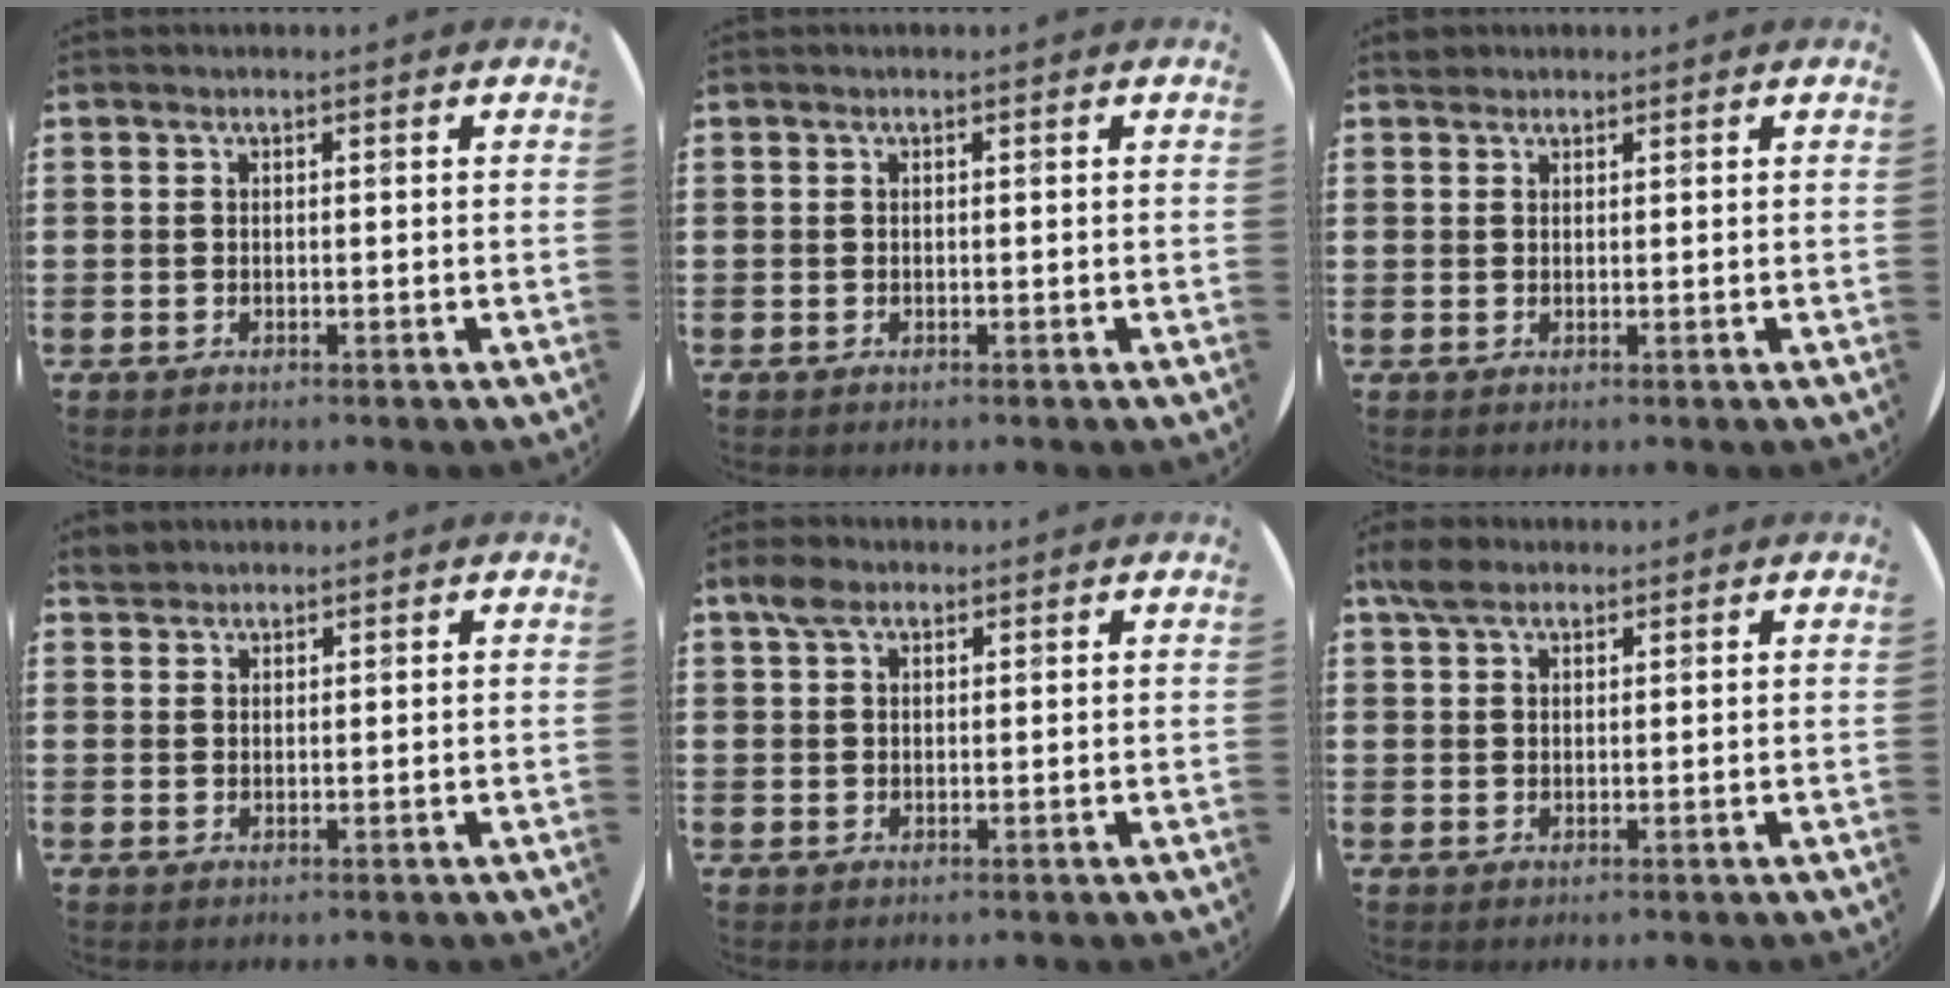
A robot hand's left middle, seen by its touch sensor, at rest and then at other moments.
{"total": 0.0}
{"total": 0.9, "force": [0.9, 0.4, 0.0], "torque": [-0.001, 0.003, 0.017]}
{"total": 1.6, "force": [1.5, 0.5, -0.1], "torque": [-0.003, 0.004, 0.031]}
{"total": 2.5, "force": [1.8, 1.4, 1.2], "torque": [-0.019, 0.004, 0.031]}
{"total": 3.0, "force": [2.3, 1.5, 1.2], "torque": [-0.014, 0.001, 0.041]}